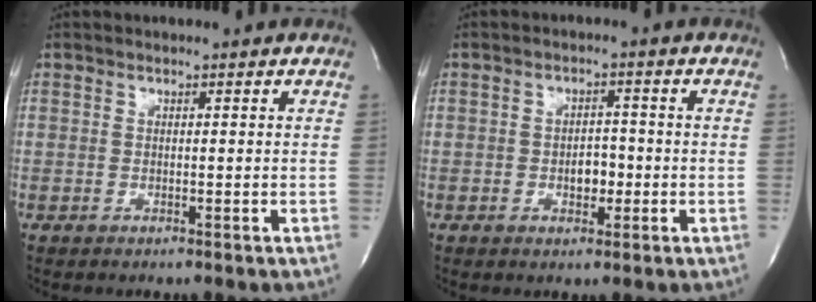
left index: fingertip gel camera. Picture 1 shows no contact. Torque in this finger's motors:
{"motor_torque": [0.06, -0.02, 0.07, 0.01]}